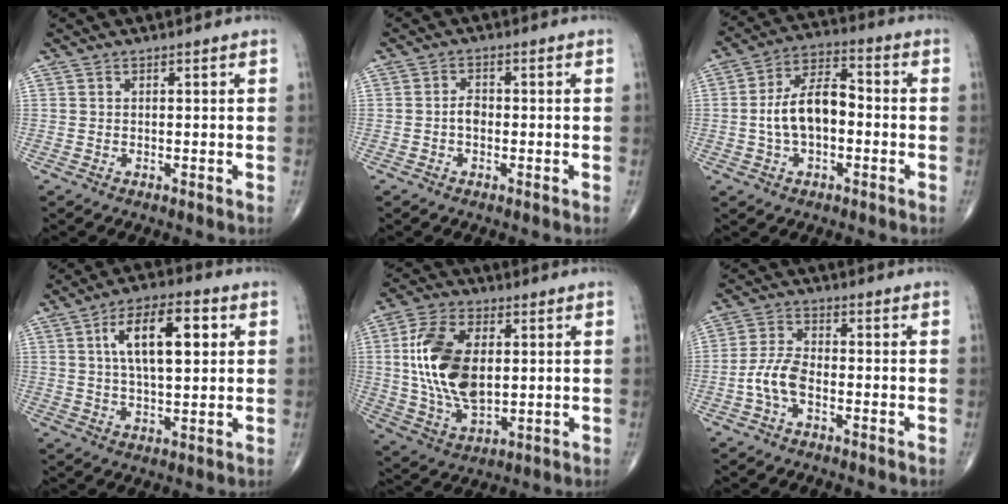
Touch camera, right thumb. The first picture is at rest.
{"total": 2.3, "force": [-0.5, 1.5, 1.7], "torque": [-0.021, 0.007, -0.013]}
{"total": 11.2, "force": [-1.2, 6.2, 9.2], "torque": [-0.163, 0.037, -0.029]}
{"total": 13.5, "force": [3.7, 5.7, 11.6], "torque": [-0.182, 0.004, 0.060]}
{"total": 16.6, "force": [2.0, 9.3, 13.5], "torque": [-0.259, -0.006, 0.043]}
{"total": 5.8, "force": [-2.1, 2.9, 4.5], "torque": [-0.097, 0.022, -0.046]}